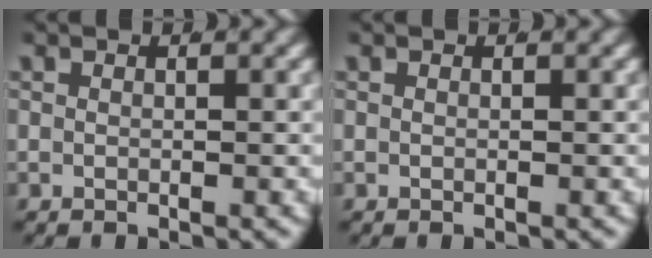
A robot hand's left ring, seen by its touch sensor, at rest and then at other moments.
{"total": 0.0}